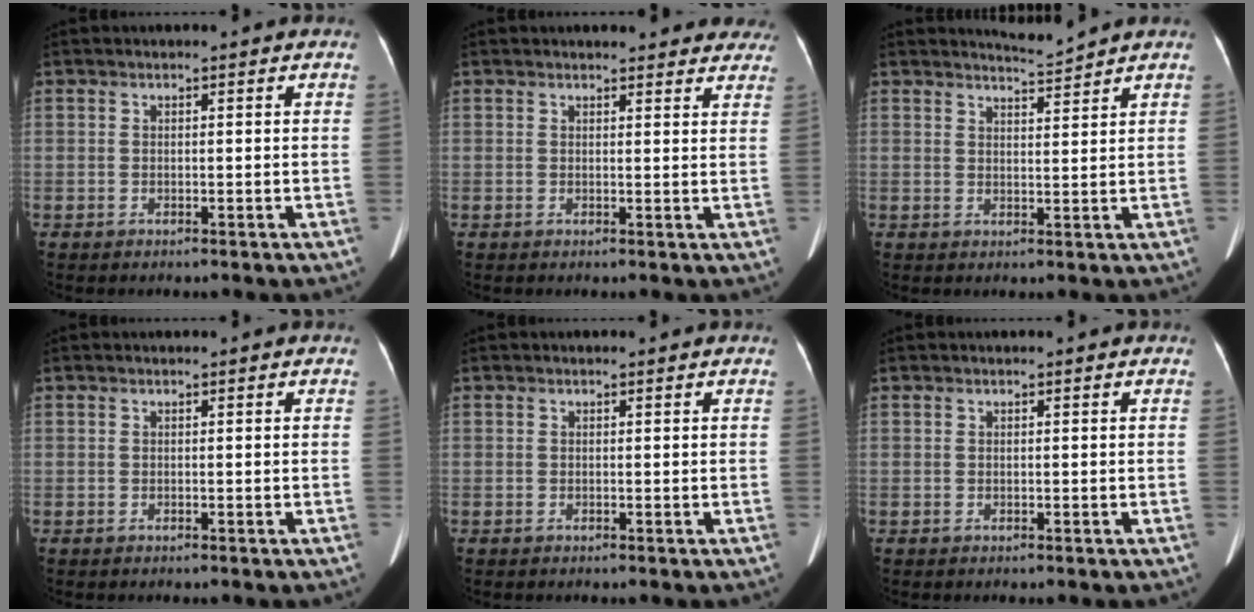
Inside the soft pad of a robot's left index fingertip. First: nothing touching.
{"total": 15.7, "force": [14.6, 3.4, 4.7], "torque": [-0.030, -0.016, 0.150]}
{"total": 2.8, "force": [2.6, -1.0, -0.3], "torque": [-0.003, -0.012, 0.051]}
{"total": 0.0}
{"total": 0.0}
{"total": 0.0}